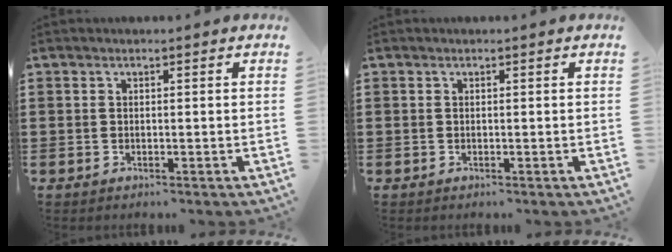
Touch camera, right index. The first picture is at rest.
{"total": 0.0}